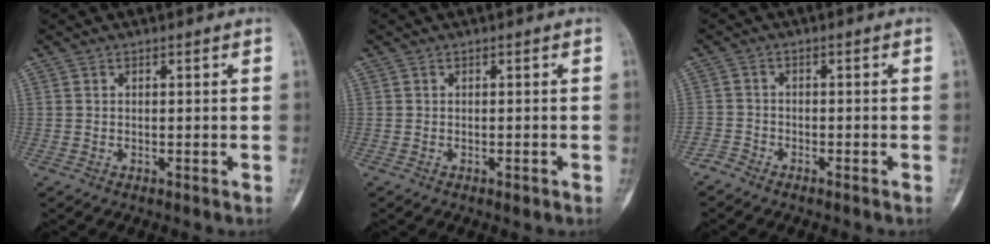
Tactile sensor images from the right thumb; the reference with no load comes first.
{"total": 0.8, "force": [-0.5, 0.2, 0.6], "torque": [-0.004, 0.001, -0.007]}
{"total": 2.2, "force": [-2.2, 0.5, -0.1], "torque": [0.007, 0.003, -0.050]}